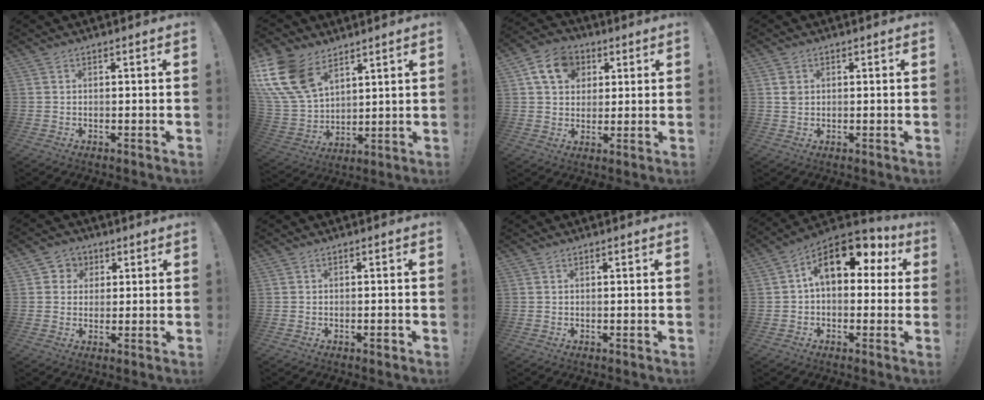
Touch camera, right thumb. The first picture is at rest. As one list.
[{"total": 18.0, "force": [9.8, 11.2, 10.1], "torque": [-0.216, -0.050, 0.188]}, {"total": 11.4, "force": [4.5, 9.0, 5.3], "torque": [-0.079, -0.009, 0.089]}, {"total": 1.8, "force": [0.7, 1.5, 0.9], "torque": [-0.007, -0.001, 0.011]}, {"total": 4.7, "force": [0.8, 4.6, 0.8], "torque": [-0.006, -0.005, 0.015]}, {"total": 1.1, "force": [-0.8, 0.2, 0.7], "torque": [-0.015, 0.004, -0.012]}, {"total": 0.0}, {"total": 14.7, "force": [5.4, 8.4, 10.7], "torque": [-0.156, -0.013, 0.099]}]